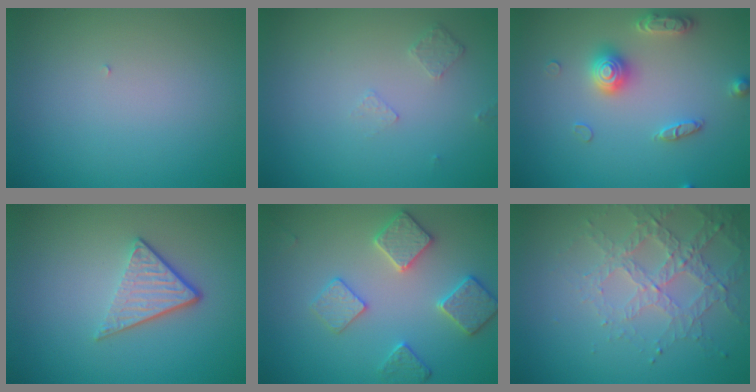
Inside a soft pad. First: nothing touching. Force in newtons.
{"total": 0.8, "press": 0.6, "slide": 0.5}
{"total": 3.0, "press": 3.0, "slide": 0.4}
{"total": 3.7, "press": 2.6, "slide": 2.6}
{"total": 3.5, "press": 3.5, "slide": 0.2}
{"total": 3.3, "press": 3.2, "slide": 0.6}